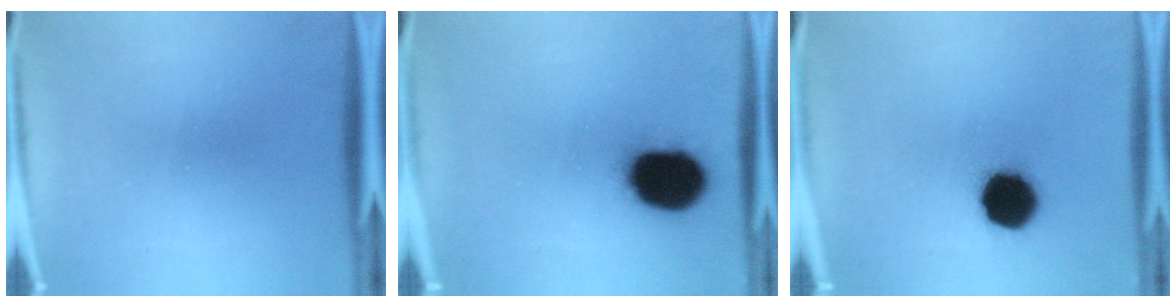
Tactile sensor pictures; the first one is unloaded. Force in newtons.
{"total": 18.1}
{"total": 14.1}